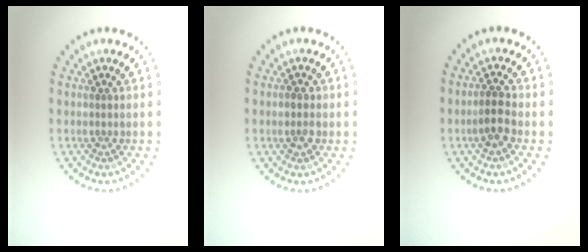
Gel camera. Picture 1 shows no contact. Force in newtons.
{"total": 1.4, "press": 1.4, "slide": 0.2}
{"total": 2.1, "press": 1.9, "slide": 0.7}